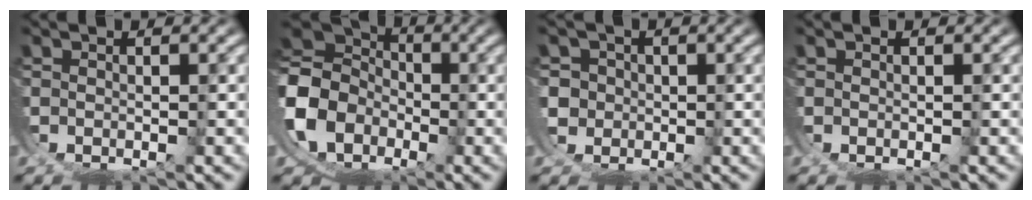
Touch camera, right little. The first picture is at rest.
{"total": 10.6, "force": [0.9, 9.6, 4.5], "torque": [-0.144, -0.033, 0.016]}
{"total": 1.8, "force": [0.6, 1.5, -0.8], "torque": [0.003, -0.027, 0.023]}
{"total": 0.0}